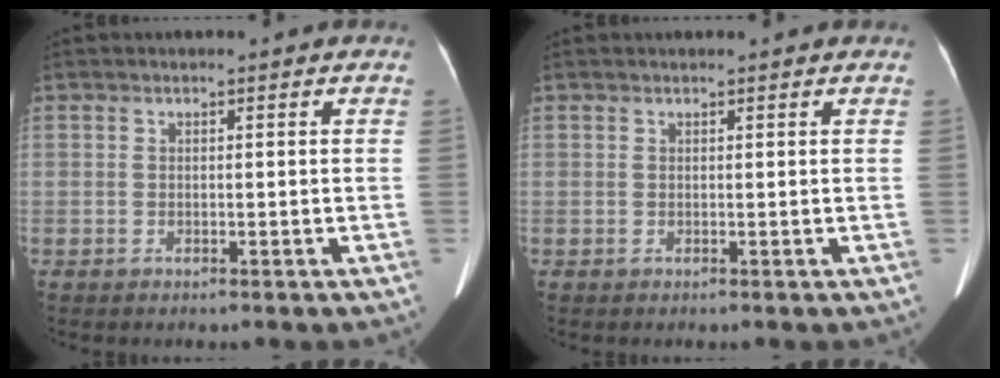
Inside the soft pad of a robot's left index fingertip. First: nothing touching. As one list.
[{"total": 3.0, "force": [2.8, 0.4, 1.1], "torque": [-0.011, 0.027, 0.029]}]